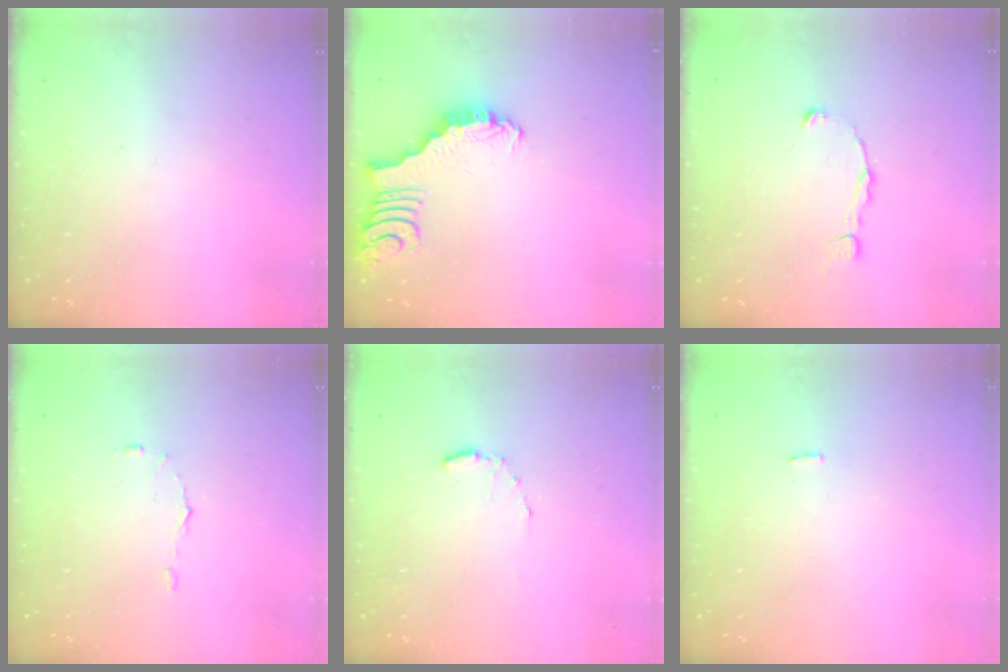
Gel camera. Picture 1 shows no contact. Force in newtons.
{"total": 3.0, "press": 2.9, "slide": 0.3}
{"total": 1.5, "press": 1.5, "slide": 0.1}
{"total": 4.6, "press": 4.5, "slide": 0.4}
{"total": 4.6, "press": 4.6, "slide": 0.5}
{"total": 0.5, "press": 0.4, "slide": 0.3}